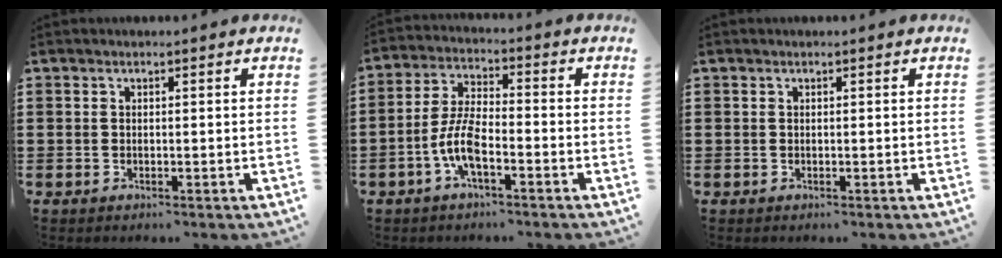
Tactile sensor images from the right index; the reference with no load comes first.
{"total": 7.0, "force": [-3.1, 2.3, 5.8], "torque": [-0.146, -0.008, -0.066]}
{"total": 0.0}